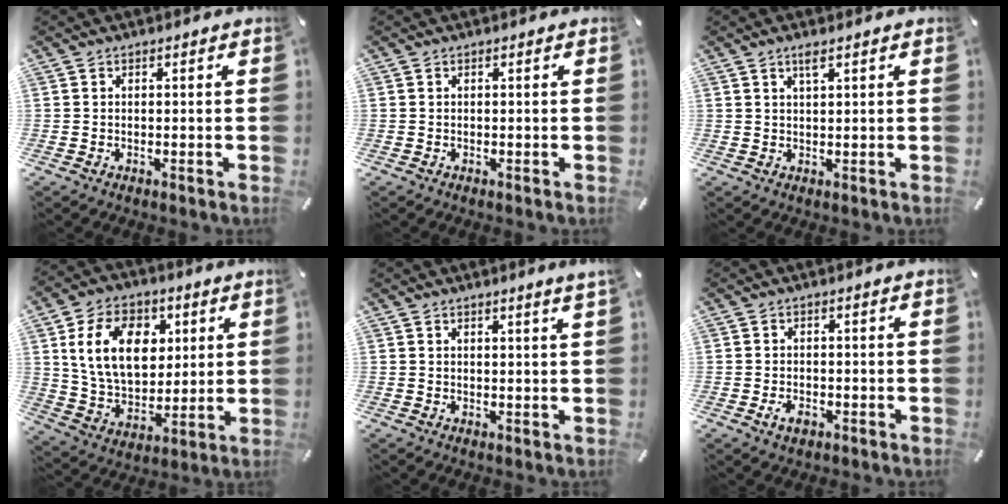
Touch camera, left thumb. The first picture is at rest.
{"total": 0.0}
{"total": 2.3, "force": [1.5, 0.3, 1.6], "torque": [-0.036, 0.001, 0.027]}
{"total": 16.2, "force": [4.8, 11.8, 10.0], "torque": [-0.176, 0.002, 0.089]}
{"total": 1.9, "force": [1.4, -0.3, 1.2], "torque": [-0.024, -0.003, 0.025]}
{"total": 2.5, "force": [-1.0, 1.6, 1.7], "torque": [-0.038, 0.002, -0.019]}